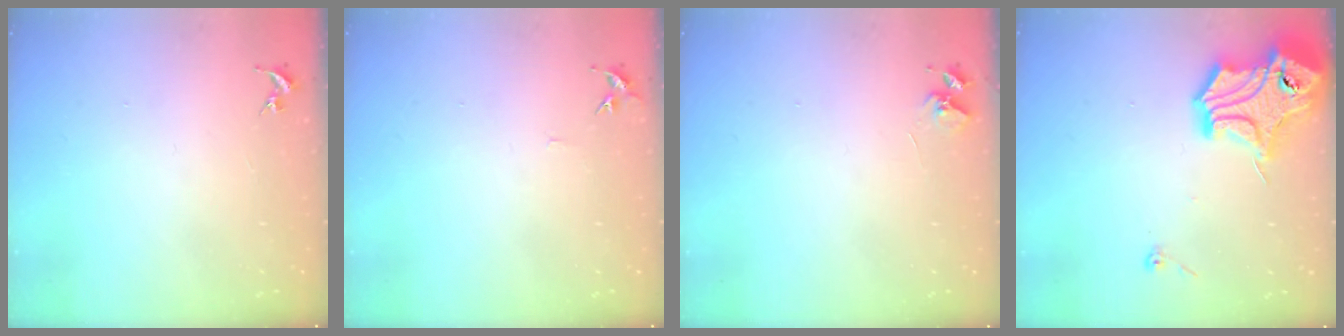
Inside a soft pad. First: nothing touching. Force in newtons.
{"total": 4.5, "press": 4.5, "slide": 0.5}
{"total": 3.9, "press": 3.9, "slide": 0.3}
{"total": 17.4, "press": 17.3, "slide": 2.1}